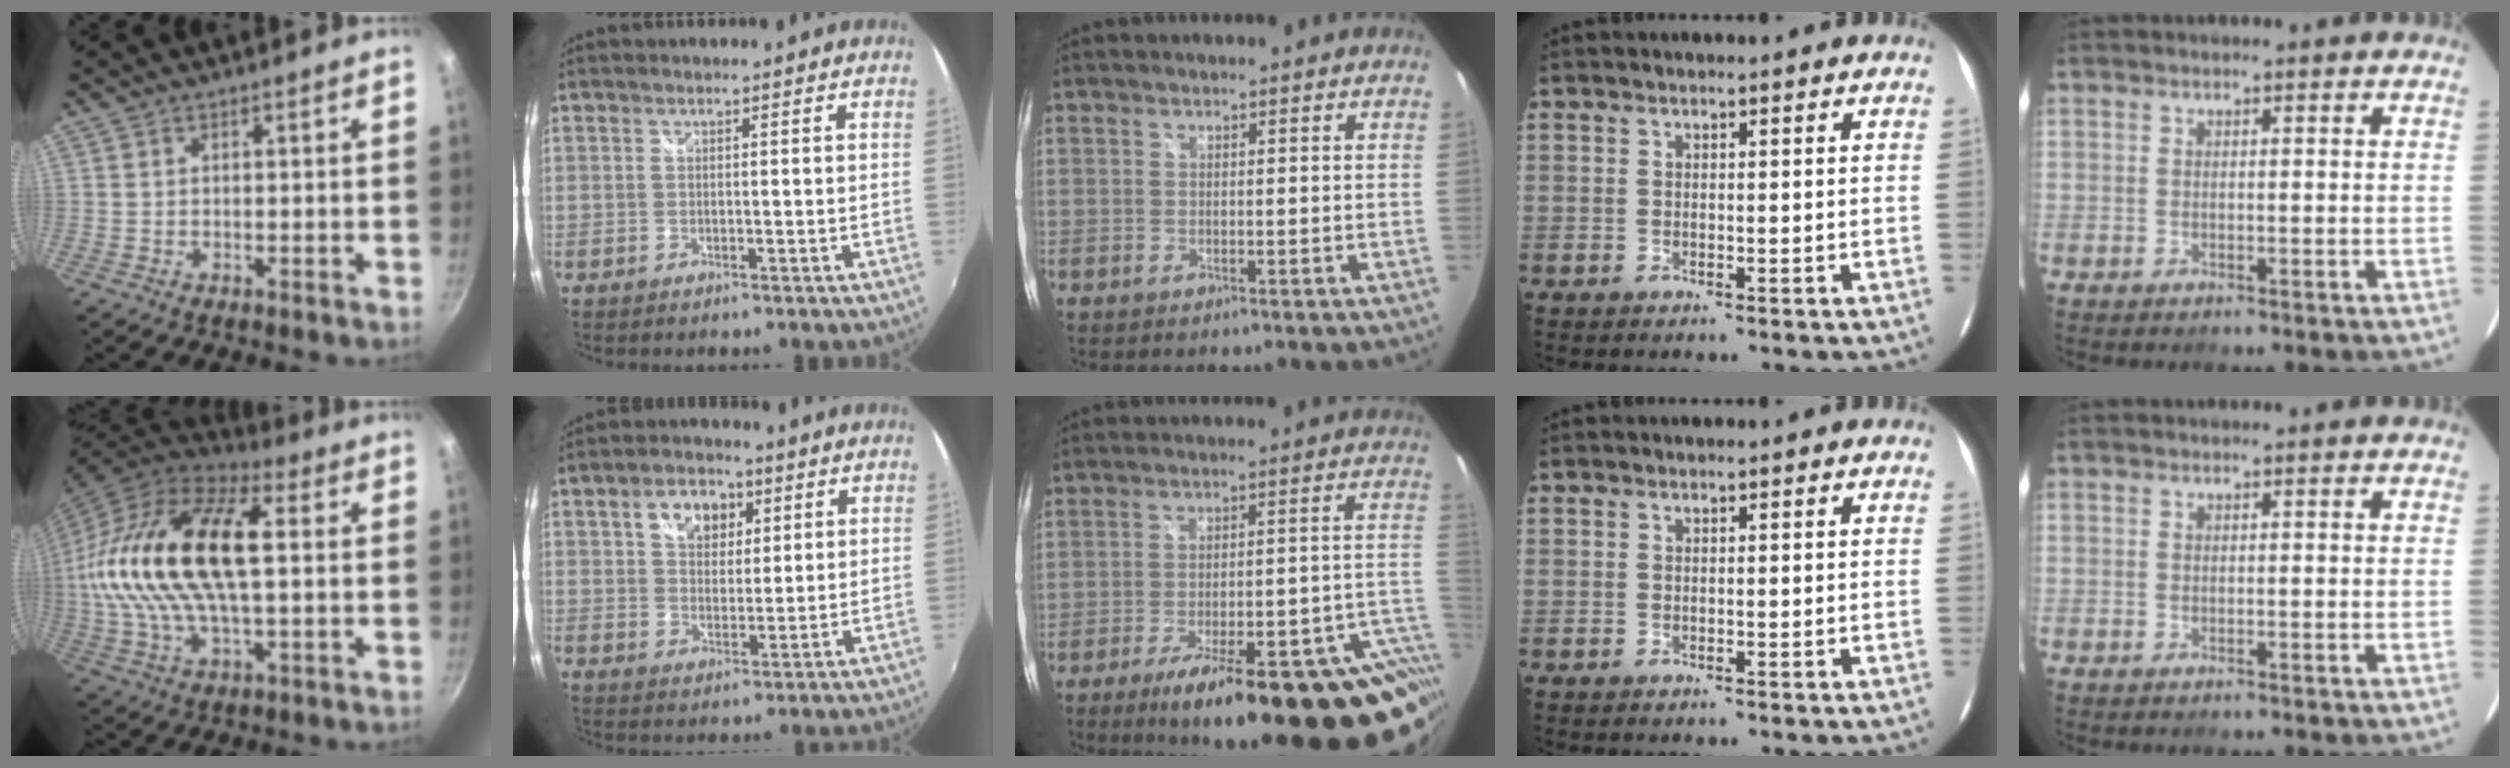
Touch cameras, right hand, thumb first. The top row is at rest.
{"thumb": {"total": 25.6, "force": [3.0, 12.3, 22.3], "torque": [-0.434, 0.028, 0.044]}, "index": {"total": 8.2, "force": [3.5, 5.8, 4.8], "torque": [-0.081, 0.020, 0.058]}, "middle": {"total": 27.0, "force": [-17.2, 5.9, 20.0], "torque": [-0.252, -0.025, -0.226]}}